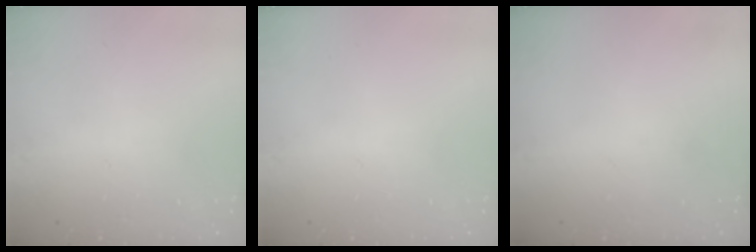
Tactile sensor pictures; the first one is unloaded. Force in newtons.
{"total": 0.0}
{"total": 0.0}